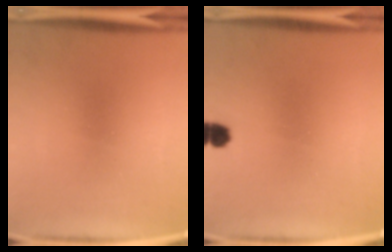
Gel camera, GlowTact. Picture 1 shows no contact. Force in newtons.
{"total": 2.4}